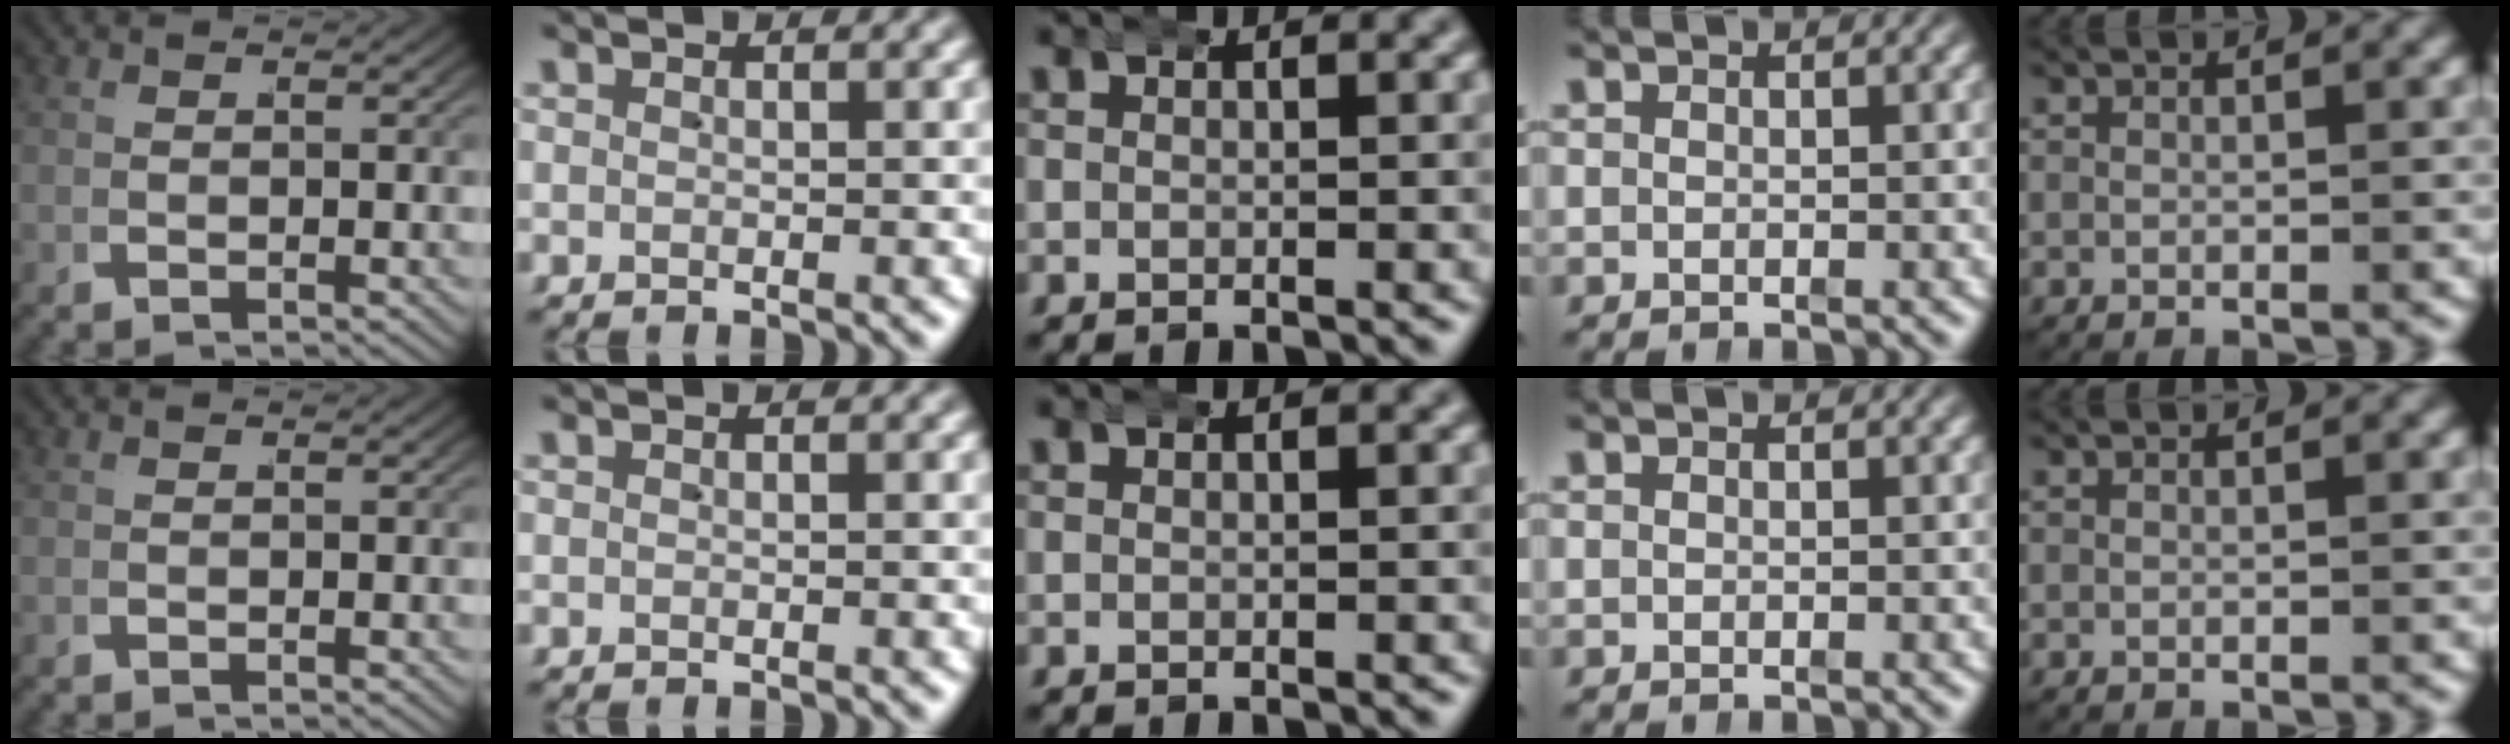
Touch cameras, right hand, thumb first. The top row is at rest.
{}